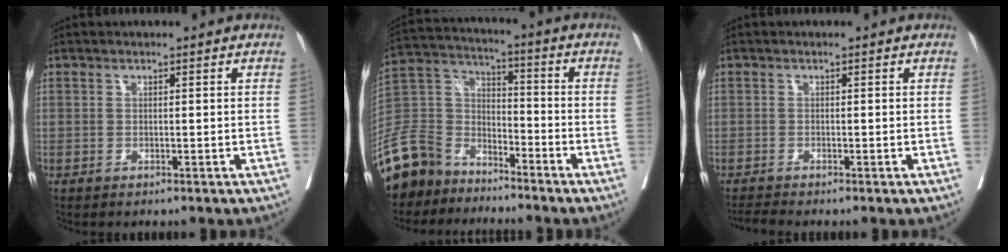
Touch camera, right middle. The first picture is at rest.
{"total": 12.0, "force": [-10.0, 6.0, 2.4], "torque": [-0.073, 0.025, -0.198]}
{"total": 1.5, "force": [-1.4, -0.6, 0.2], "torque": [-0.011, -0.010, -0.029]}